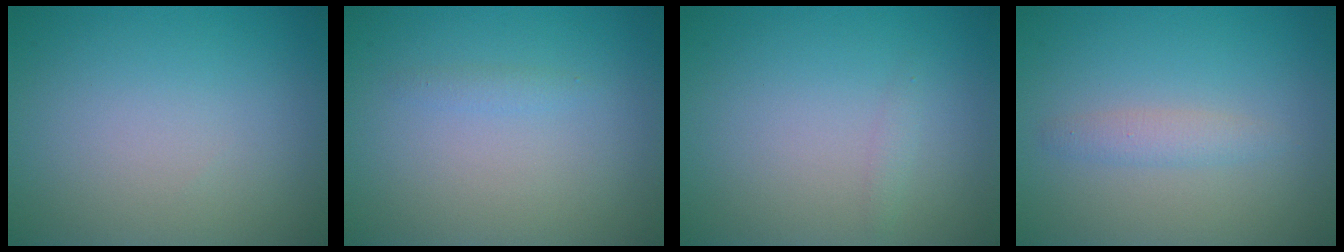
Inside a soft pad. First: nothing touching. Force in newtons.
{"total": 0.7, "press": 0.7, "slide": 0.0}
{"total": 0.6, "press": 0.6, "slide": 0.0}
{"total": 1.5, "press": 1.5, "slide": 0.0}